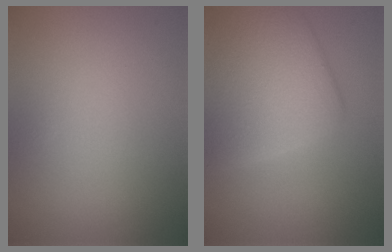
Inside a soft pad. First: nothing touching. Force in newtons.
{"total": 6.5, "press": 6.5, "slide": 0.3}